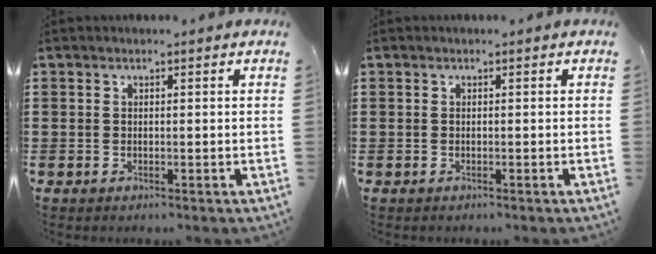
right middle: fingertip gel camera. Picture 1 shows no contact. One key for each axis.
{"total": 0.0}